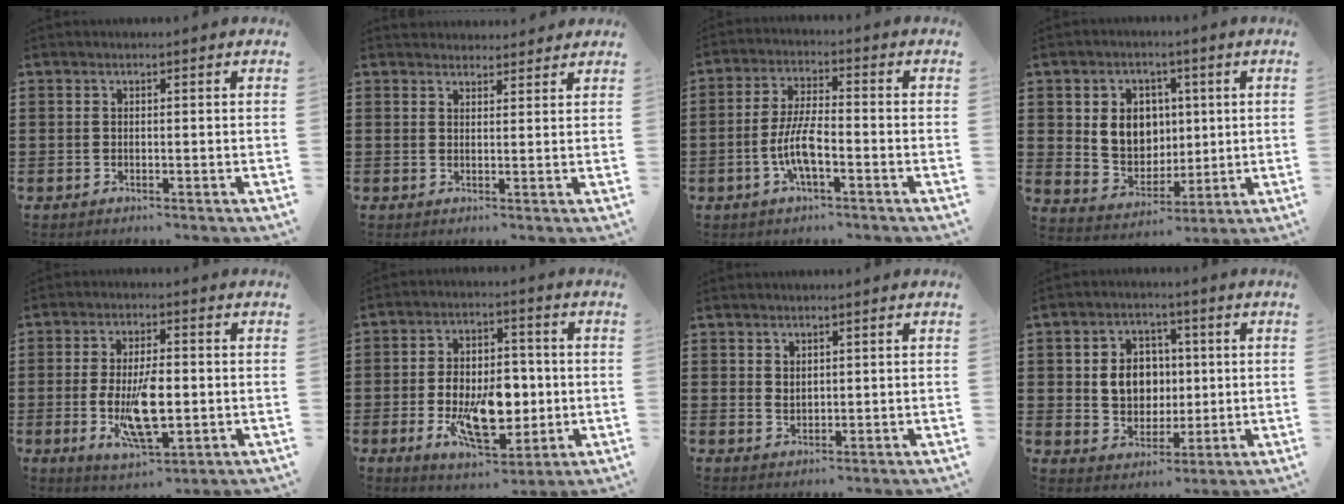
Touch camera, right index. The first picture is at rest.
{"total": 2.1, "force": [2.0, 0.5, -0.3], "torque": [0.002, 0.001, 0.040]}
{"total": 6.8, "force": [-2.3, 2.0, 6.1], "torque": [-0.144, -0.011, -0.051]}
{"total": 7.1, "force": [1.3, 6.2, 3.1], "torque": [-0.072, 0.013, 0.022]}
{"total": 9.4, "force": [-1.3, 3.7, 8.6], "torque": [-0.172, -0.012, -0.026]}
{"total": 11.6, "force": [-1.6, 6.4, 9.5], "torque": [-0.155, -0.006, -0.028]}
{"total": 1.5, "force": [1.3, 0.8, 0.2], "torque": [-0.006, 0.003, 0.026]}
{"total": 7.0, "force": [0.7, 5.9, 3.6], "torque": [-0.067, 0.010, 0.007]}